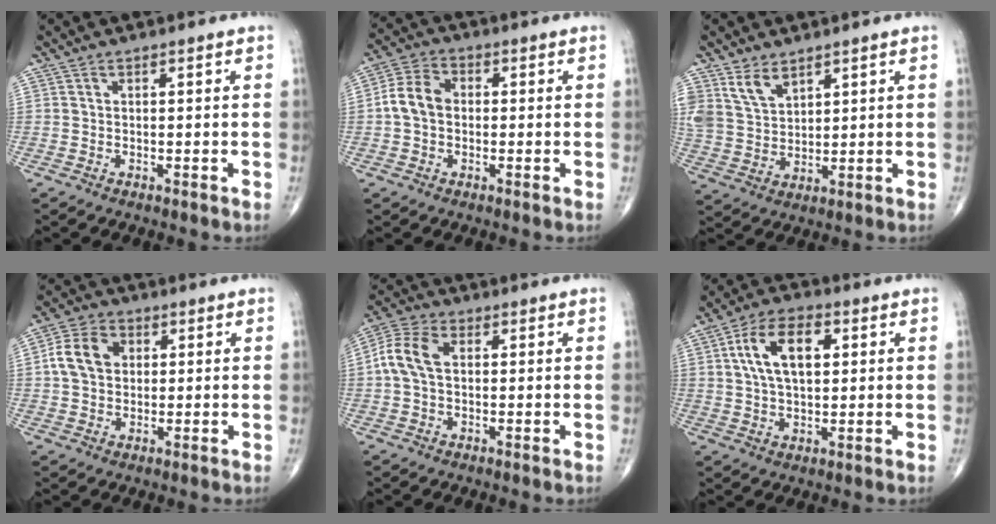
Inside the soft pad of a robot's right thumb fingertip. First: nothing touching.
{"total": 6.7, "force": [-0.3, 5.0, 4.5], "torque": [-0.082, 0.023, -0.016]}
{"total": 6.4, "force": [4.3, 3.8, 3.0], "torque": [-0.042, -0.023, 0.094]}
{"total": 8.7, "force": [1.5, 6.7, 5.4], "torque": [-0.089, 0.014, 0.020]}
{"total": 7.7, "force": [0.7, 5.0, 5.8], "torque": [-0.129, 0.024, 0.009]}
{"total": 11.5, "force": [2.9, 6.4, 9.2], "torque": [-0.154, 0.008, 0.047]}